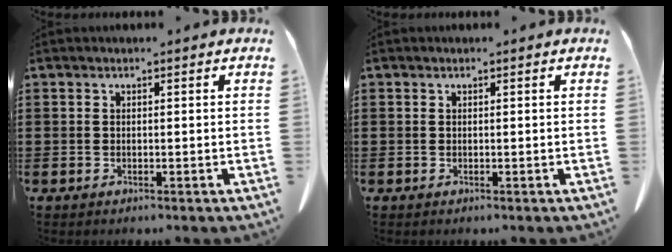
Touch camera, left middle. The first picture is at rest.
{"total": 0.0}